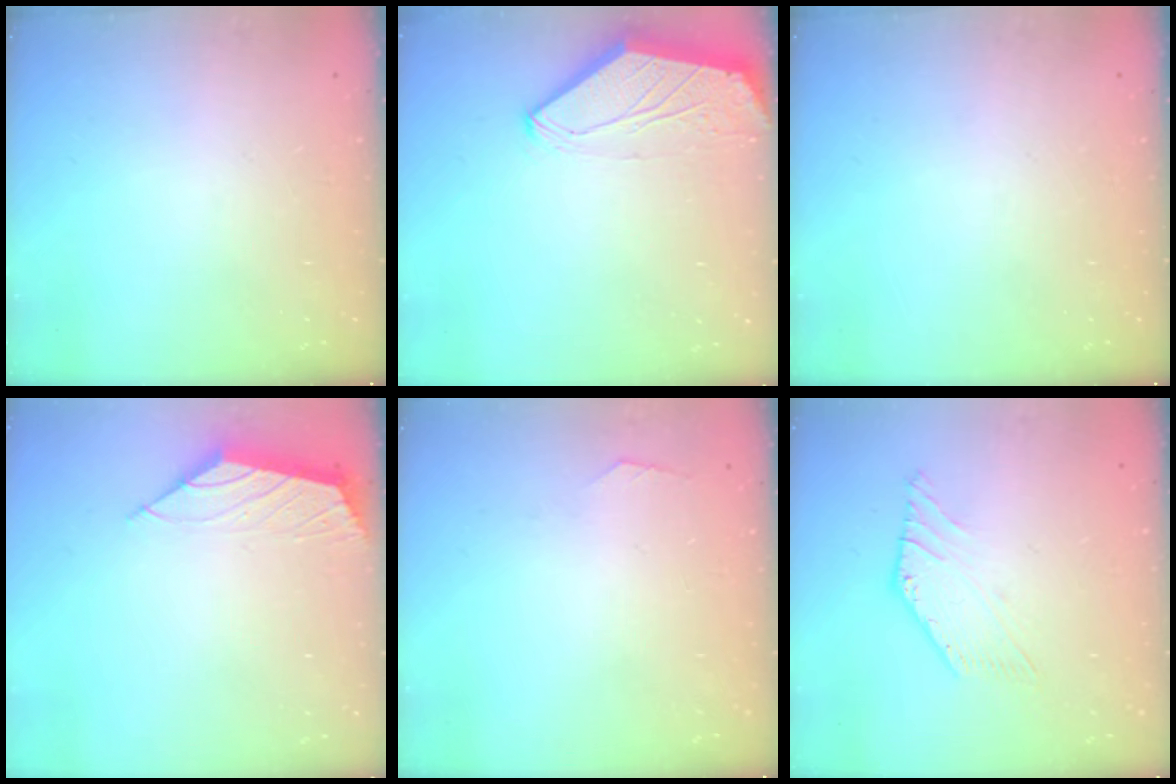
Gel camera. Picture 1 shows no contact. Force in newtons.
{"total": 0.0}
{"total": 0.0}
{"total": 2.2, "press": 2.1, "slide": 0.5}
{"total": 1.4, "press": 1.4, "slide": 0.3}
{"total": 2.4, "press": 2.4, "slide": 0.4}